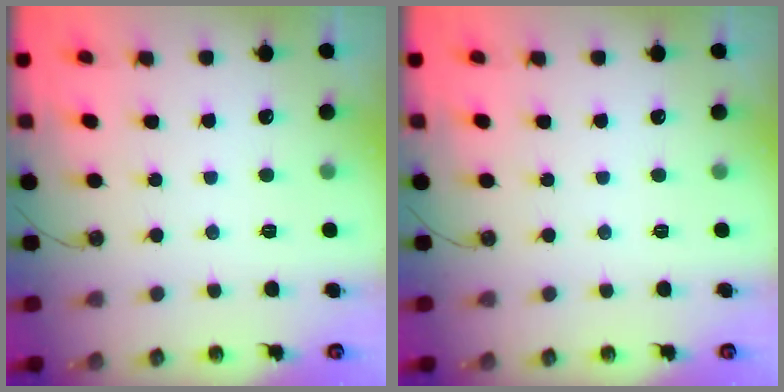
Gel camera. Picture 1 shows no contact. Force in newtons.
{"total": 0.0}